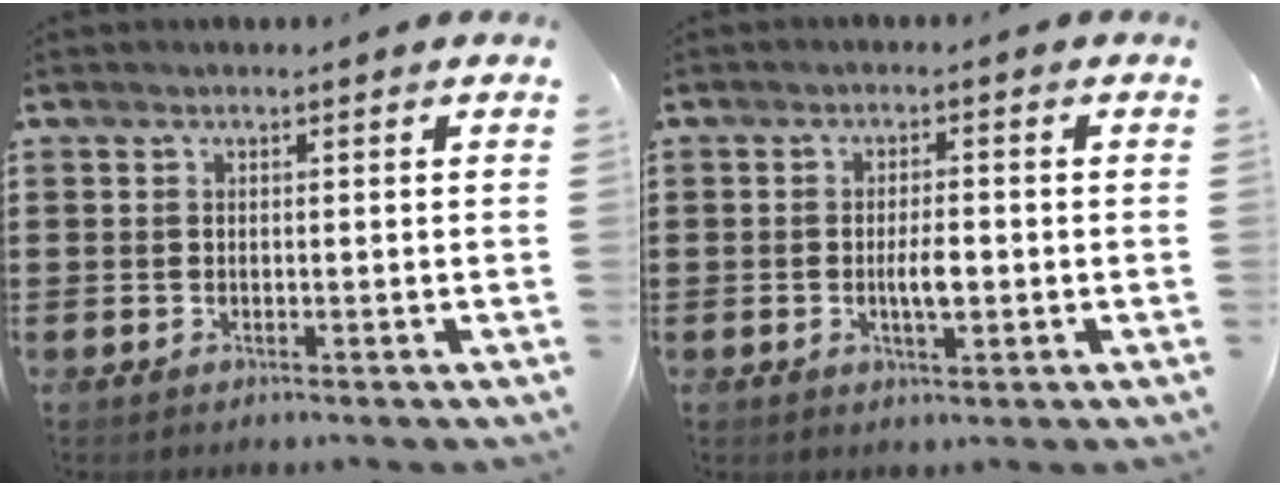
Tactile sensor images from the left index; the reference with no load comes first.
{"total": 3.6, "force": [-0.4, 1.2, 3.4], "torque": [-0.062, 0.002, -0.007]}